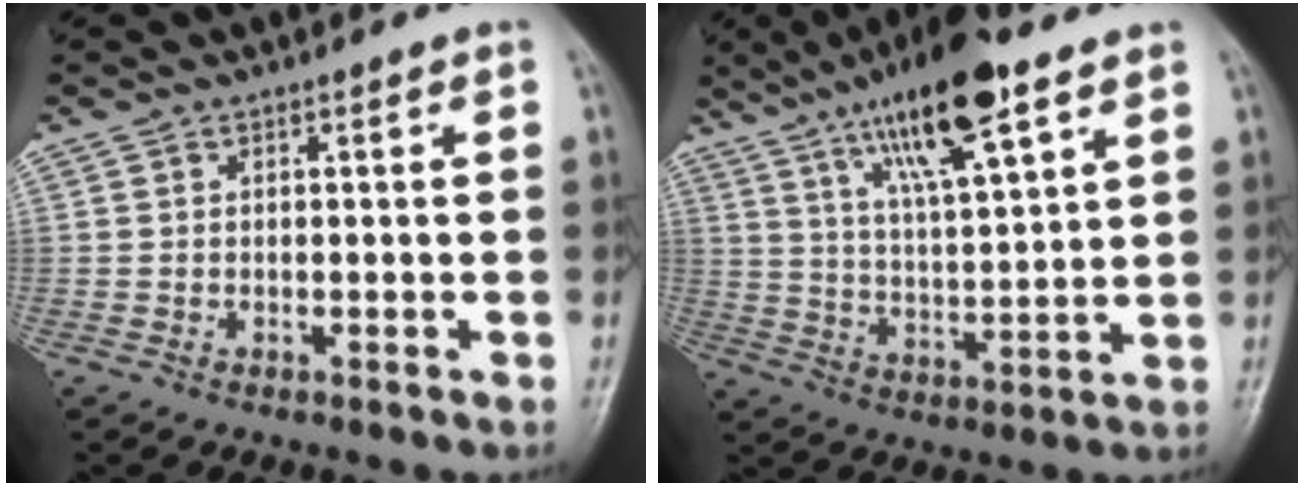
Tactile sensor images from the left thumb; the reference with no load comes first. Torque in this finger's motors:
{"motor_torque": [0.63, -0.41, 2.36, -0.41, 0.44]}